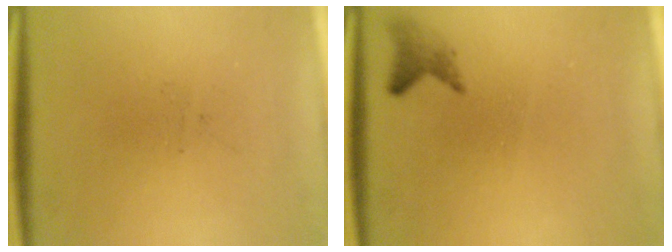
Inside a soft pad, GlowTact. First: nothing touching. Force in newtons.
{"total": 1.4}